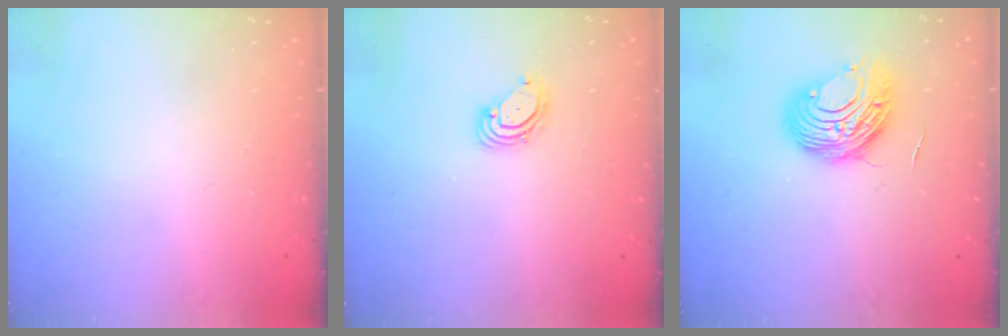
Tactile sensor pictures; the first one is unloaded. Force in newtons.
{"total": 3.4, "press": 3.4, "slide": 0.3}
{"total": 9.5, "press": 9.5, "slide": 0.7}